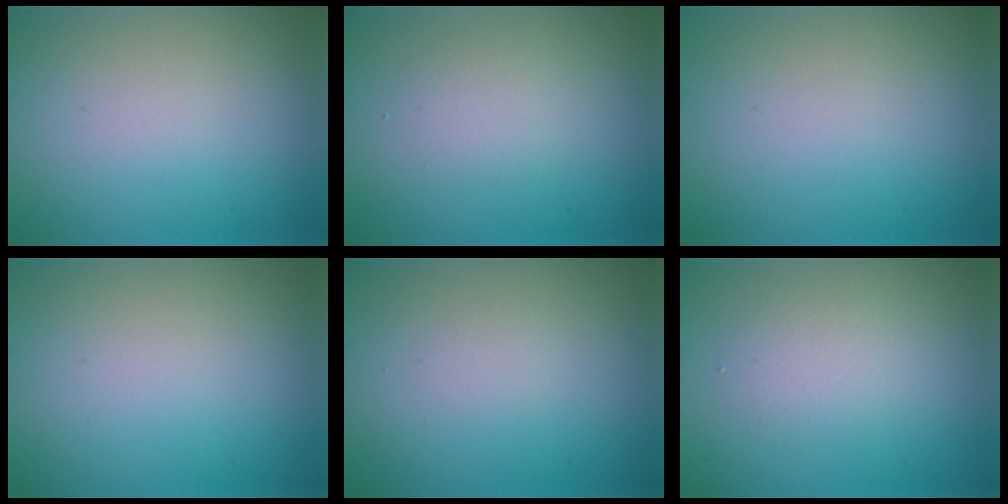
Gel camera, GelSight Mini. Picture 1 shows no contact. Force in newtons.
{"total": 1.7, "press": 1.7, "slide": 0.1}
{"total": 0.0}
{"total": 0.0}
{"total": 0.5, "press": 0.5, "slide": 0.0}
{"total": 2.0, "press": 2.0, "slide": 0.1}